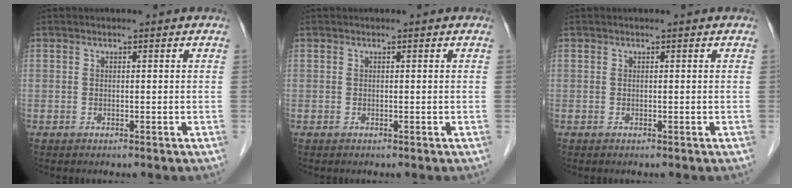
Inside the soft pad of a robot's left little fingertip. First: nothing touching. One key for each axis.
{"total": 0.0}
{"total": 0.0}